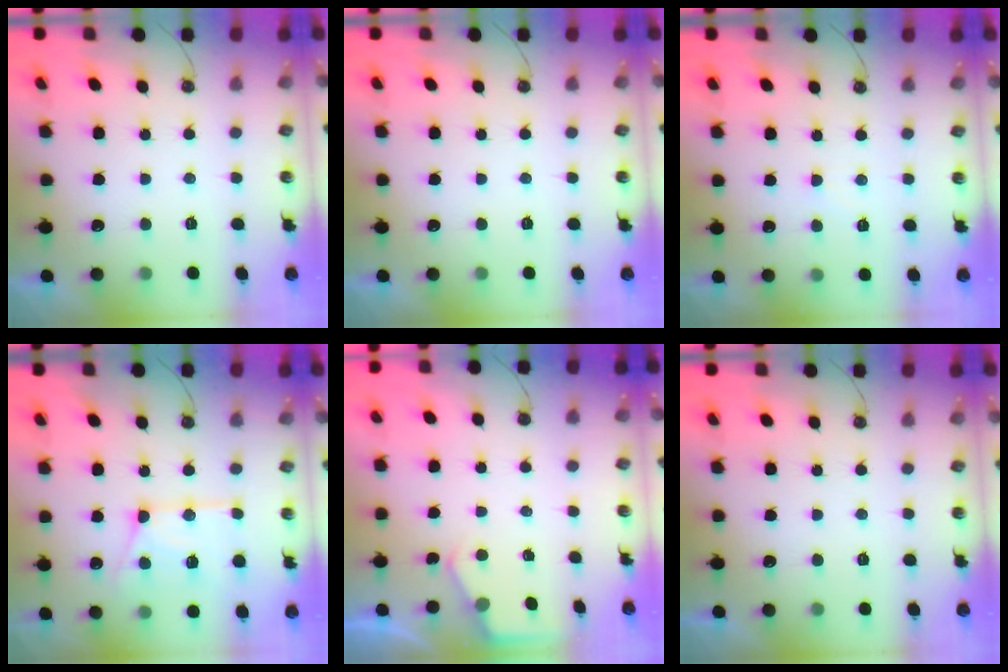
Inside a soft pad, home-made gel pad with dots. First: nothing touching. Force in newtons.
{"total": 0.0}
{"total": 3.2, "press": 3.1, "slide": 0.5}
{"total": 14.7, "press": 14.6, "slide": 1.4}
{"total": 2.8, "press": 2.8, "slide": 0.4}
{"total": 0.0}